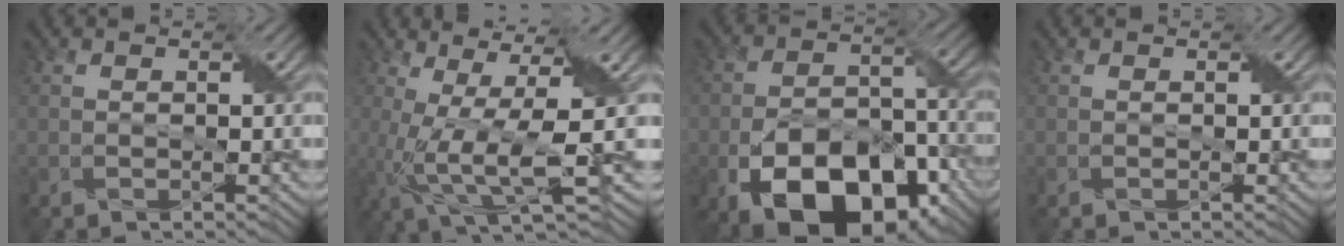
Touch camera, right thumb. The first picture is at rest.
{"total": 11.2, "force": [-1.3, 2.8, 10.8], "torque": [-0.220, 0.002, -0.004]}
{"total": 17.6, "force": [-9.2, 9.7, 11.4], "torque": [-0.196, -0.030, -0.154]}
{"total": 0.0}